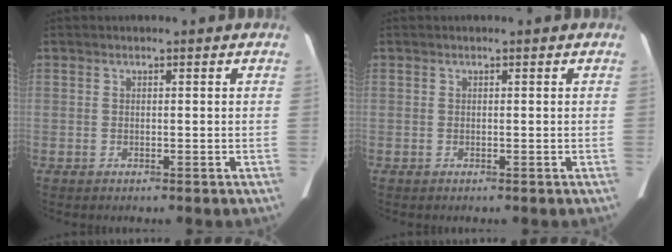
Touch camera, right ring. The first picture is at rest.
{"total": 0.0}